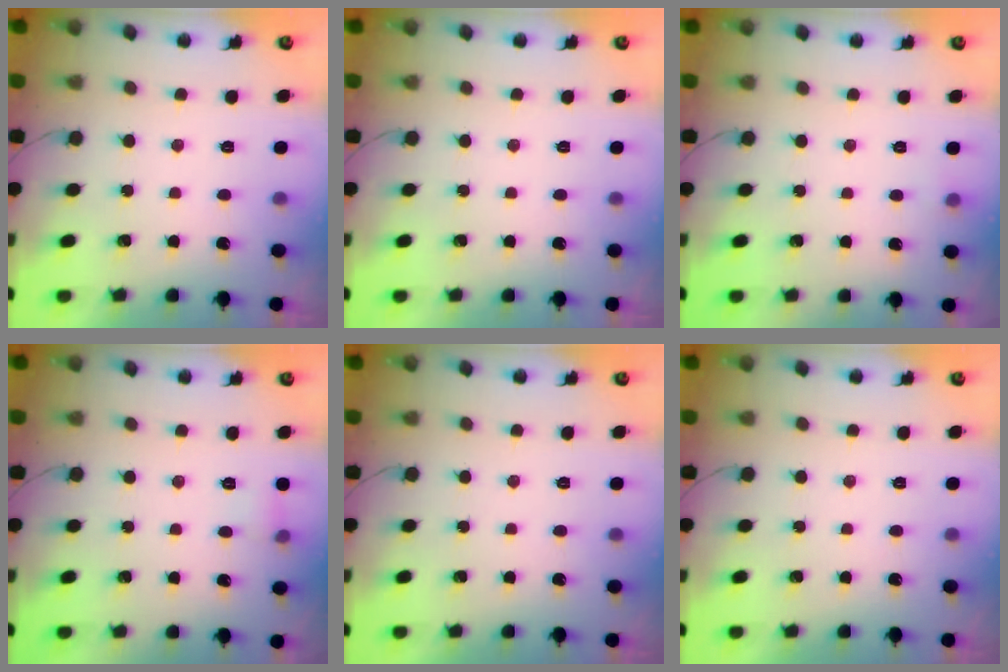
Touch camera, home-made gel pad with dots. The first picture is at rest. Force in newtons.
{"total": 0.0}
{"total": 2.9, "press": 2.6, "slide": 1.2}
{"total": 4.4, "press": 4.2, "slide": 1.2}
{"total": 0.0}
{"total": 0.0}